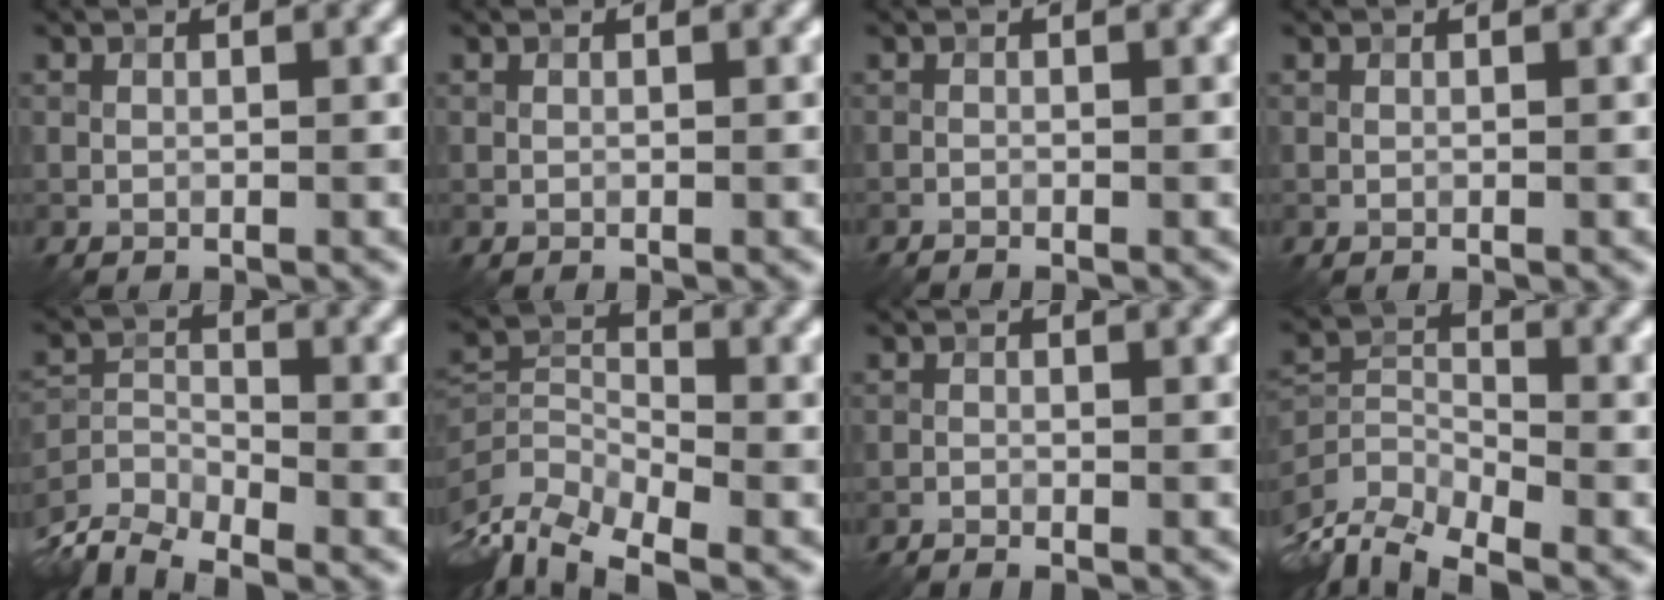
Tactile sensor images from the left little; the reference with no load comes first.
{"total": 0.0}
{"total": 0.6, "force": [-0.6, 0.0, 0.2], "torque": [0.000, 0.000, -0.013]}
{"total": 0.0}
{"total": 6.4, "force": [-5.6, 2.1, 2.3], "torque": [-0.038, -0.018, -0.109]}
{"total": 6.8, "force": [-4.1, 3.4, 4.2], "torque": [-0.082, -0.013, -0.087]}
{"total": 1.0, "force": [-1.0, -0.1, 0.4], "torque": [-0.010, 0.000, -0.022]}
{"total": 6.9, "force": [-4.8, 2.9, 3.9], "torque": [-0.078, -0.016, -0.096]}